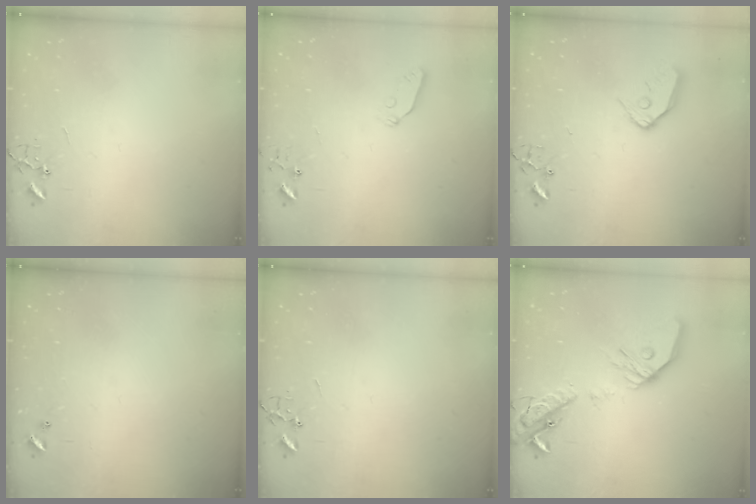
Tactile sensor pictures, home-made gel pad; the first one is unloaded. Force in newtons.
{"total": 4.3, "press": 4.3, "slide": 0.3}
{"total": 10.7, "press": 10.6, "slide": 1.1}
{"total": 0.0}
{"total": 0.0}
{"total": 21.4, "press": 21.2, "slide": 3.5}